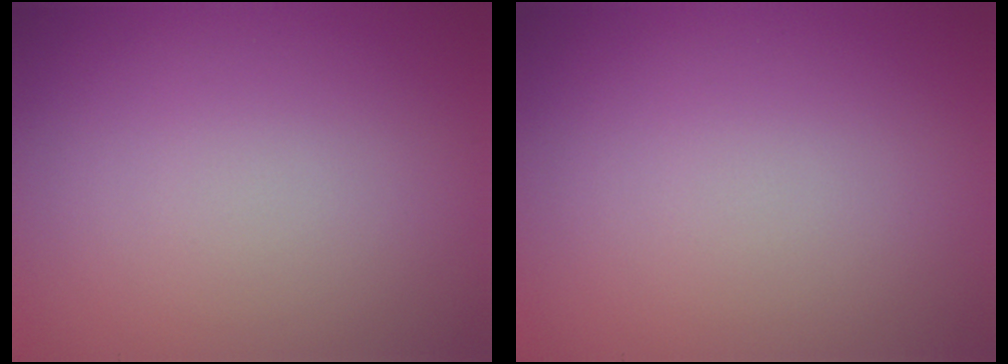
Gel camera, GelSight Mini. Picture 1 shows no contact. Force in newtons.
{"total": 0.0}